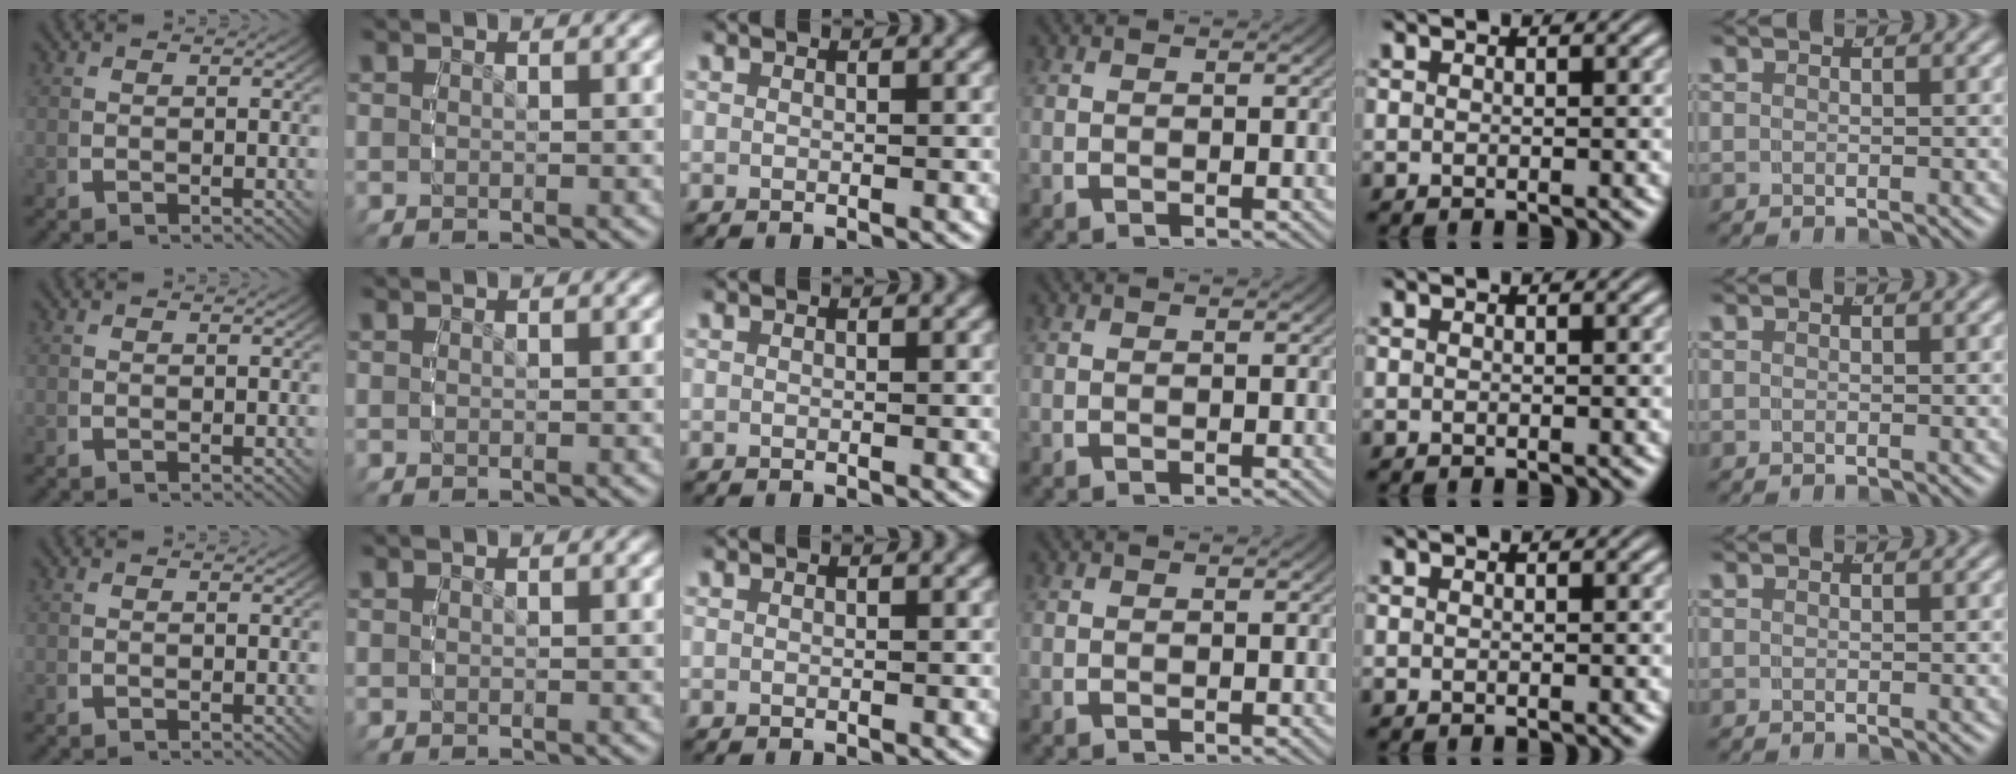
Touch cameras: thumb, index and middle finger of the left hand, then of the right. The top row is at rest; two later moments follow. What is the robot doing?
{"motion": "reach", "object": "hoodie"}